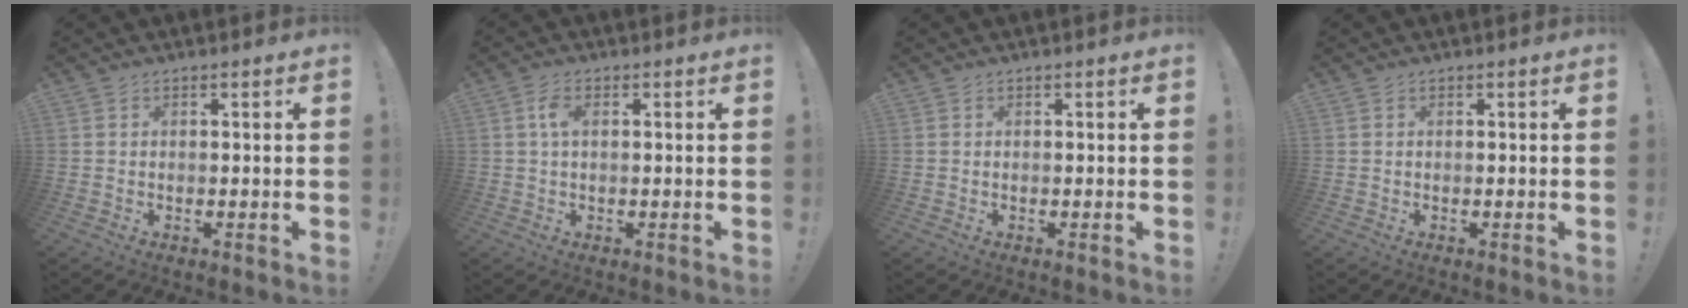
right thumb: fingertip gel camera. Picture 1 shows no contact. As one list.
[{"total": 4.0, "force": [0.9, 2.3, 3.1], "torque": [-0.057, 0.007, 0.014]}, {"total": 0.0}, {"total": 0.0}]